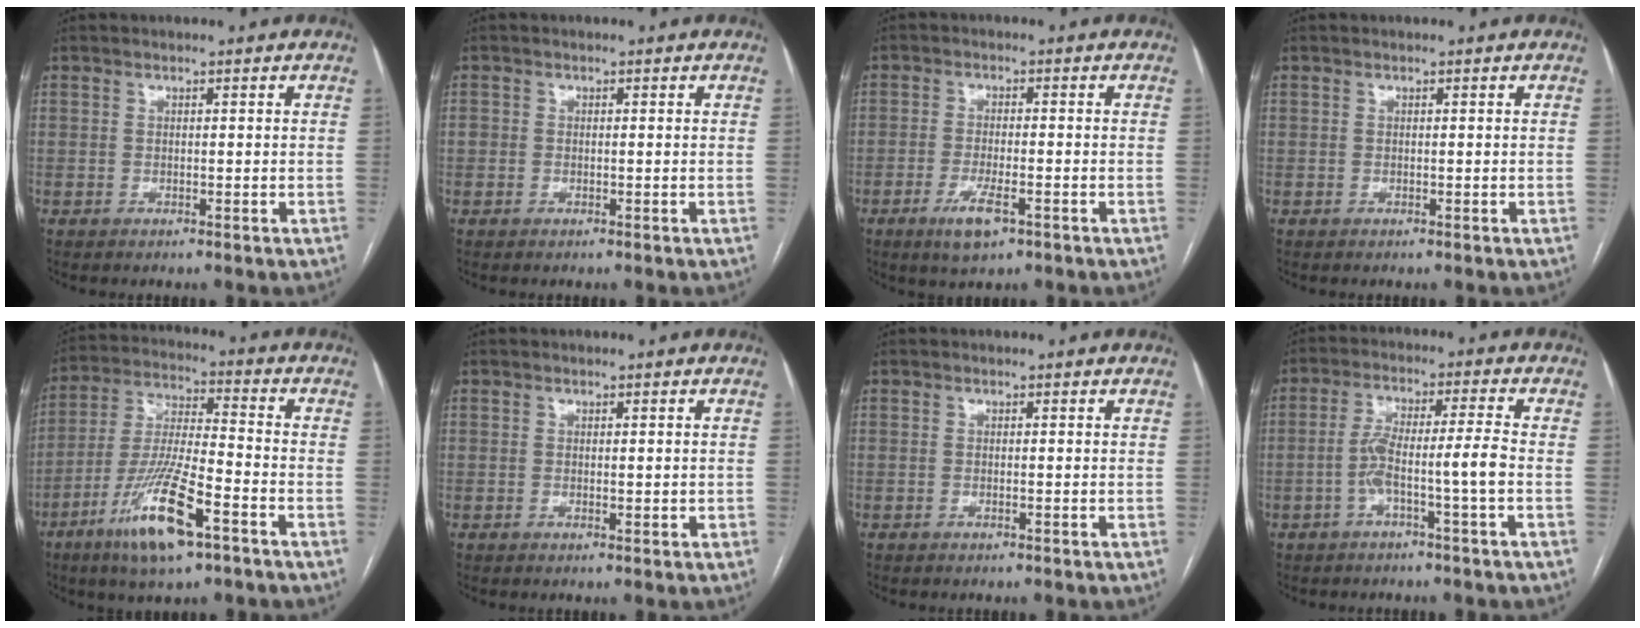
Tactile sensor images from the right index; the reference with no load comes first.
{"total": 0.9, "force": [-0.1, 0.8, 0.4], "torque": [-0.003, 0.008, -0.001]}
{"total": 5.2, "force": [-2.8, 1.1, 4.3], "torque": [-0.085, -0.007, -0.045]}
{"total": 0.0}
{"total": 14.2, "force": [-7.5, 2.1, 11.9], "torque": [-0.238, -0.019, -0.136]}
{"total": 1.0, "force": [-0.1, 0.5, 0.9], "torque": [-0.013, -0.002, 0.002]}
{"total": 0.0}
{"total": 6.8, "force": [-2.3, -0.7, 6.3], "torque": [-0.122, 0.021, -0.039]}